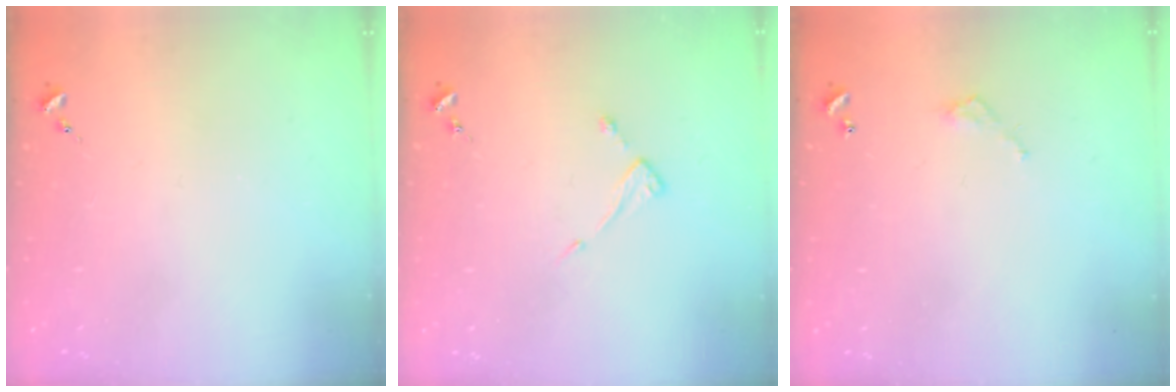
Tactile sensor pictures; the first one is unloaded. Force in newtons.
{"total": 3.6, "press": 3.6, "slide": 0.4}
{"total": 3.2, "press": 3.1, "slide": 0.2}